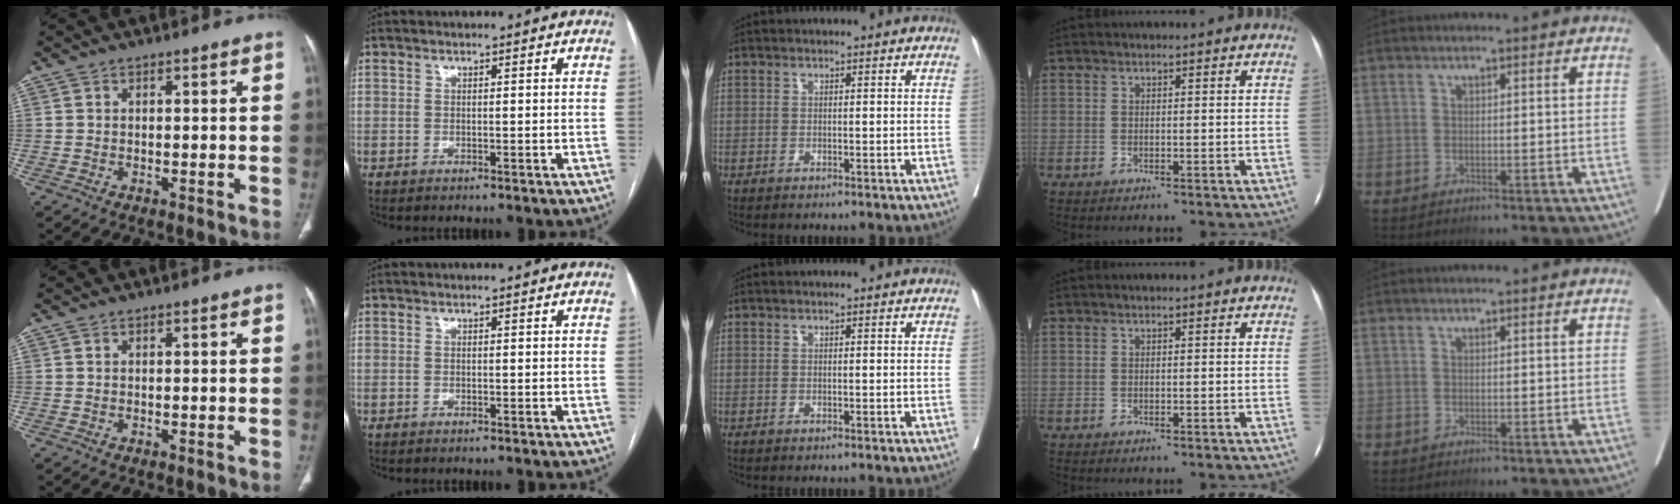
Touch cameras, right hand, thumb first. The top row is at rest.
{}